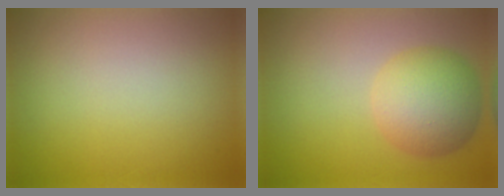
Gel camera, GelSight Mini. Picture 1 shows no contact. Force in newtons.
{"total": 5.5, "press": 5.5, "slide": 0.2}